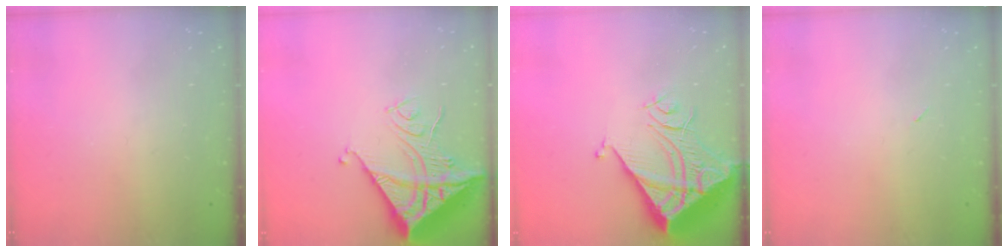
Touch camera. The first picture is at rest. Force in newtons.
{"total": 17.1, "press": 17.0, "slide": 1.6}
{"total": 10.3, "press": 10.3, "slide": 1.3}
{"total": 2.3, "press": 1.9, "slide": 1.2}